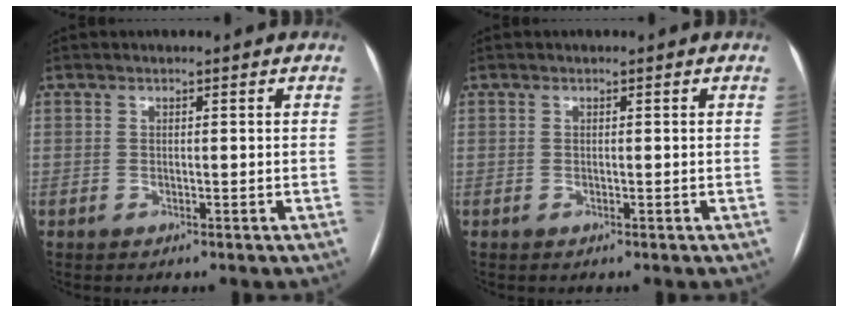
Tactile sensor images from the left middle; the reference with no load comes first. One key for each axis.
{"total": 0.0}